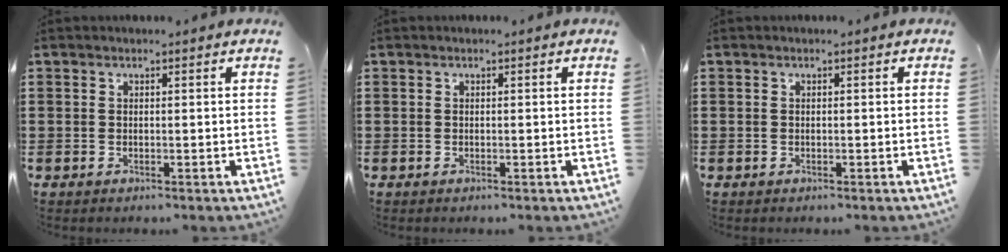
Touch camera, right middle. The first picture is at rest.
{"total": 0.0}
{"total": 0.0}